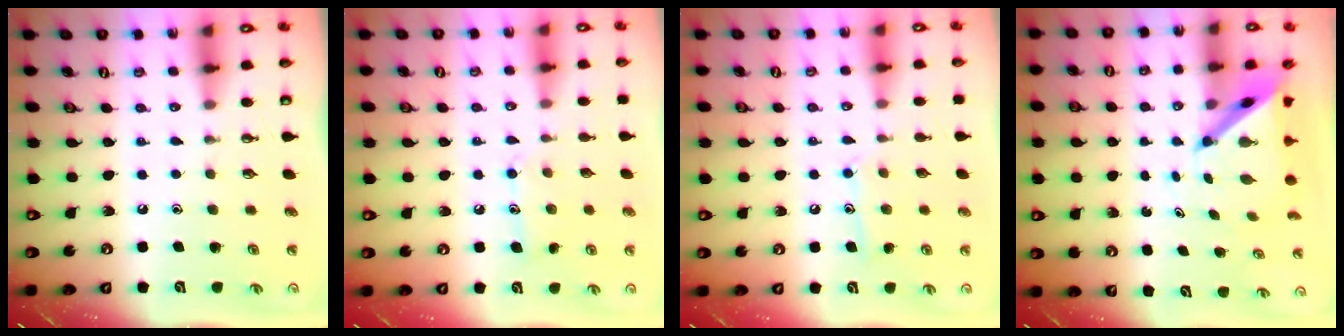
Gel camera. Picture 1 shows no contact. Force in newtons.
{"total": 8.6, "press": 8.6, "slide": 0.6}
{"total": 8.9, "press": 8.8, "slide": 0.6}
{"total": 5.4, "press": 5.3, "slide": 0.7}